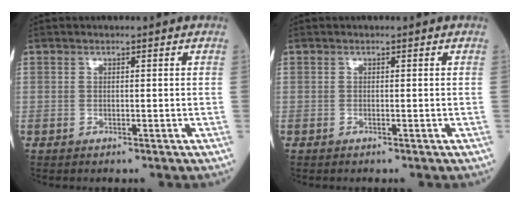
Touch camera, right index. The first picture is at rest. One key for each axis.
{"total": 0.0}